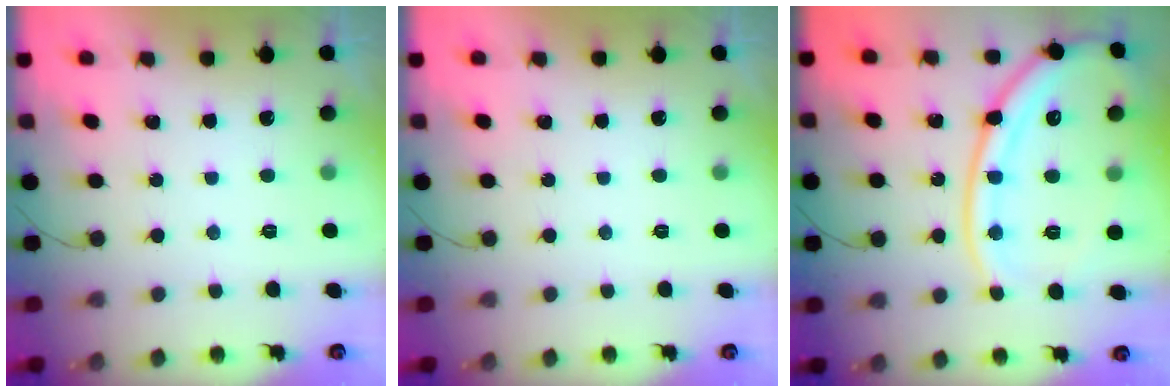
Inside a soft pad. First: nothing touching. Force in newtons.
{"total": 0.0}
{"total": 19.5, "press": 19.5, "slide": 1.3}